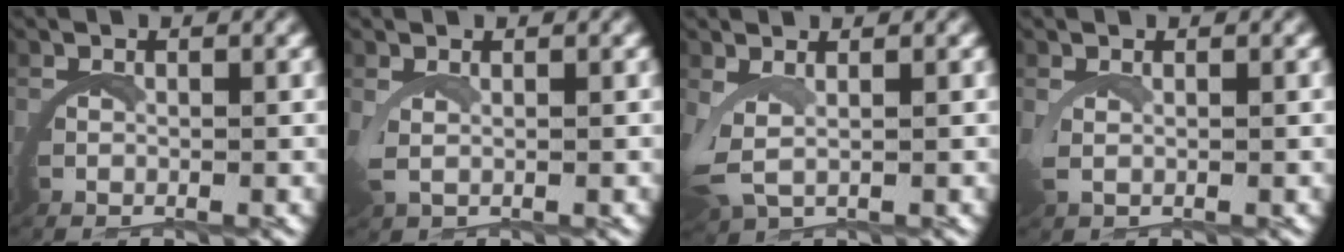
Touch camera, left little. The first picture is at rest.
{"total": 1.4, "force": [1.0, 0.1, 1.0], "torque": [-0.032, -0.006, 0.022]}
{"total": 2.4, "force": [1.1, 1.2, 1.7], "torque": [-0.068, -0.017, 0.028]}
{"total": 1.2, "force": [0.9, -0.1, 0.8], "torque": [-0.023, -0.005, 0.018]}